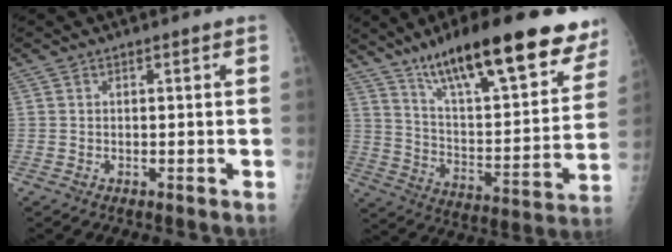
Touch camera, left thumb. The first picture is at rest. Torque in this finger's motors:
{"motor_torque": [0.91, 0.90, 1.55, -1.21, 0.14]}